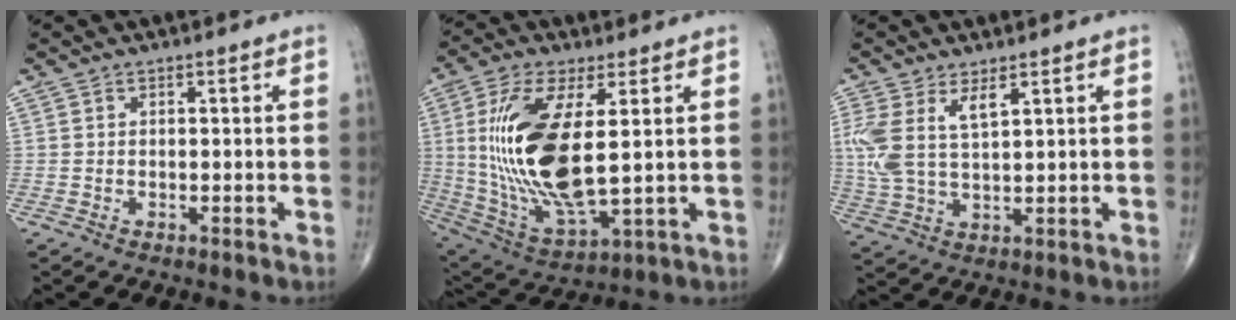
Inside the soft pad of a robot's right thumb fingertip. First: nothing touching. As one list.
[{"total": 20.3, "force": [2.6, 7.7, 18.5], "torque": [-0.390, -0.024, 0.061]}, {"total": 8.6, "force": [3.4, 3.5, 7.1], "torque": [-0.168, -0.006, 0.077]}]